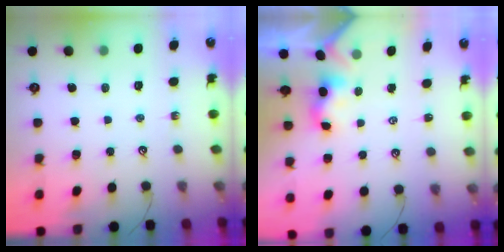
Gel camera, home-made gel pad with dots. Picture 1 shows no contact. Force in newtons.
{"total": 0.8, "press": 0.7, "slide": 0.4}